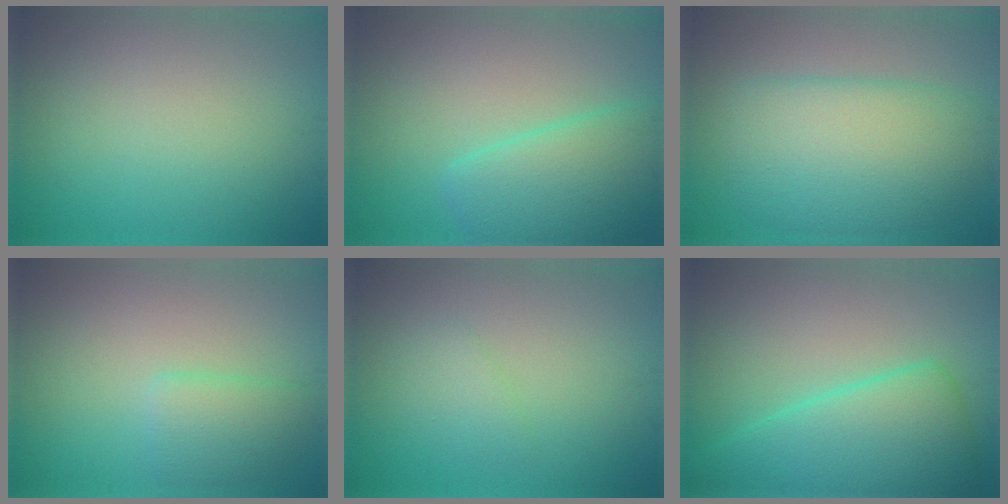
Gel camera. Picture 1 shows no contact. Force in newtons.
{"total": 5.2, "press": 5.2, "slide": 0.3}
{"total": 7.0, "press": 7.0, "slide": 0.3}
{"total": 2.6, "press": 2.6, "slide": 0.1}
{"total": 1.3, "press": 1.3, "slide": 0.1}
{"total": 7.5, "press": 7.5, "slide": 0.3}